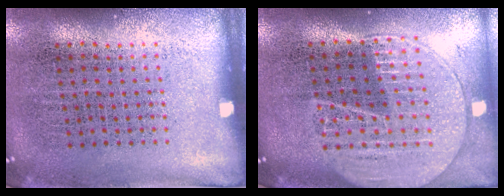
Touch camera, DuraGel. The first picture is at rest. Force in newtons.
{"total": 2.0, "press": 1.8, "slide": 0.9}